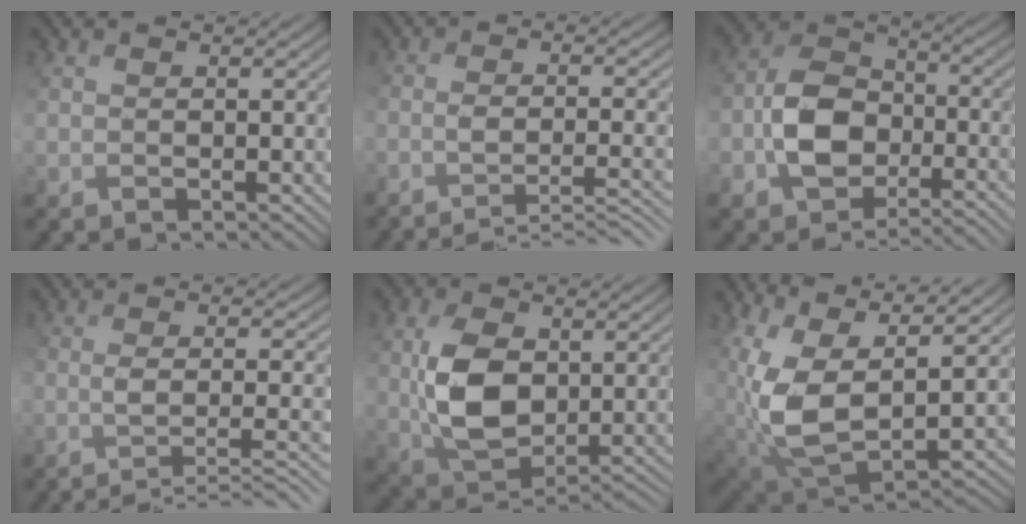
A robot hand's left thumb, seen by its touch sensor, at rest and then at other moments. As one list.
[{"total": 7.3, "force": [-4.8, 1.6, 5.2], "torque": [-0.074, 0.007, -0.069]}, {"total": 8.5, "force": [-3.7, 5.4, 5.4], "torque": [-0.108, 0.003, -0.086]}, {"total": 7.8, "force": [-4.3, 1.9, 6.3], "torque": [-0.094, -0.005, -0.062]}, {"total": 8.3, "force": [0.1, 5.2, 6.5], "torque": [-0.140, -0.002, 0.005]}, {"total": 13.2, "force": [2.8, 7.1, 10.8], "torque": [-0.267, -0.013, 0.061]}]